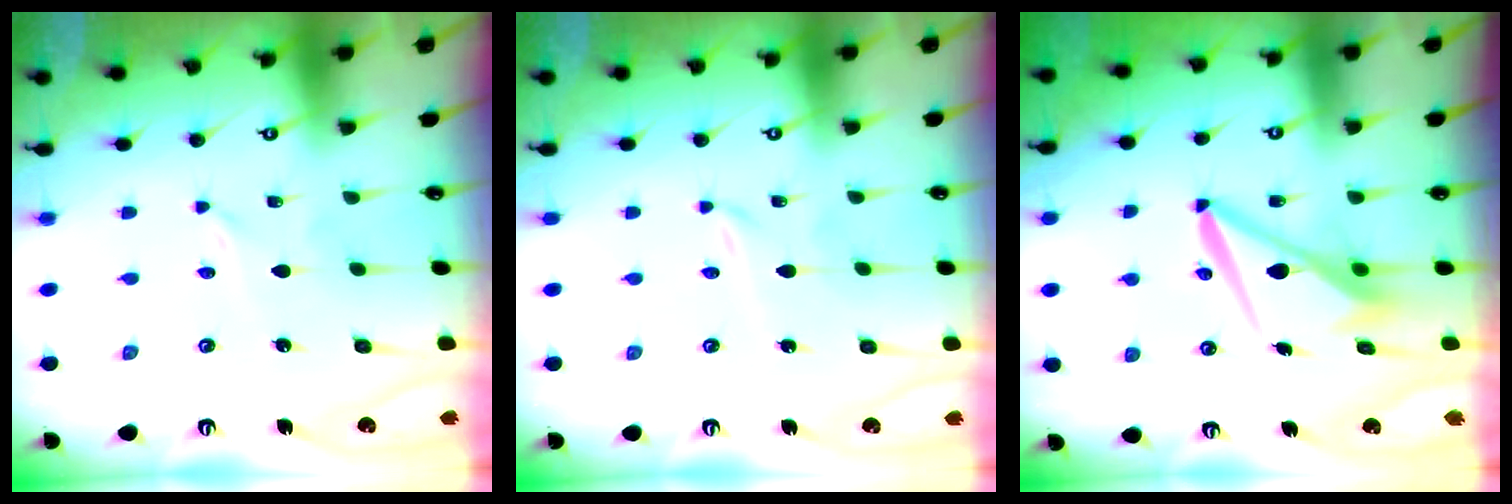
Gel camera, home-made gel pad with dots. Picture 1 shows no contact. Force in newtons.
{"total": 1.2, "press": 1.2, "slide": 0.1}
{"total": 10.2, "press": 10.0, "slide": 1.6}